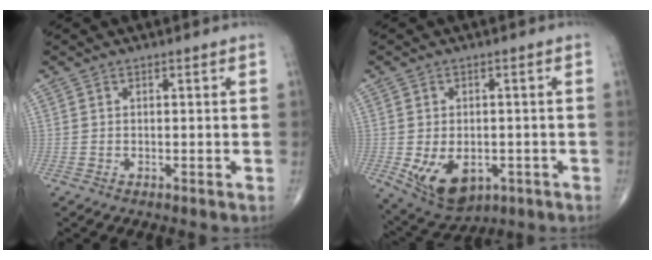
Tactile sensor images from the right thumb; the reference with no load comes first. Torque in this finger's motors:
{"motor_torque": [0.77, 0.71, 0.47, -0.68, 0.33]}